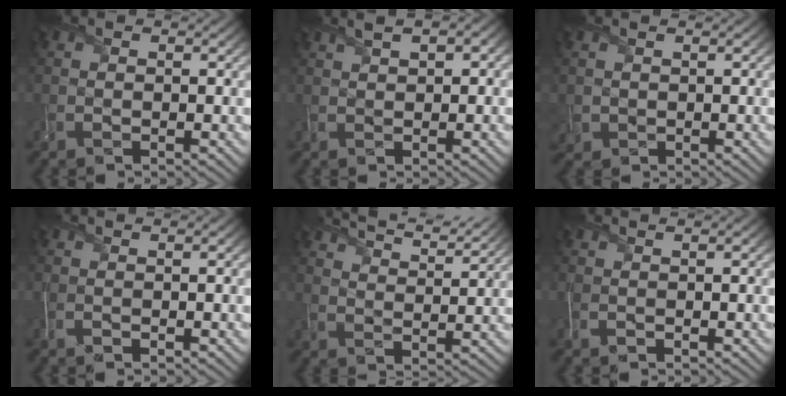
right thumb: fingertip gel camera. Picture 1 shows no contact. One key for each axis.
{"total": 3.7, "fx": 1.6, "fy": 1.4, "fz": 3.0, "tx": -0.063, "ty": 0.011, "tz": 0.029}
{"total": 1.7, "fx": 0.5, "fy": 1.6, "fz": 0.4, "tx": -0.019, "ty": -0.002, "tz": 0.010}
{"total": 1.3, "fx": 0.5, "fy": 0.1, "fz": 1.2, "tx": -0.027, "ty": 0.005, "tz": 0.007}
{"total": 9.5, "fx": 8.1, "fy": 2.2, "fz": 4.3, "tx": -0.083, "ty": 0.001, "tz": 0.119}
{"total": 1.7, "fx": 0.9, "fy": 0.2, "fz": 1.4, "tx": -0.028, "ty": 0.006, "tz": 0.012}